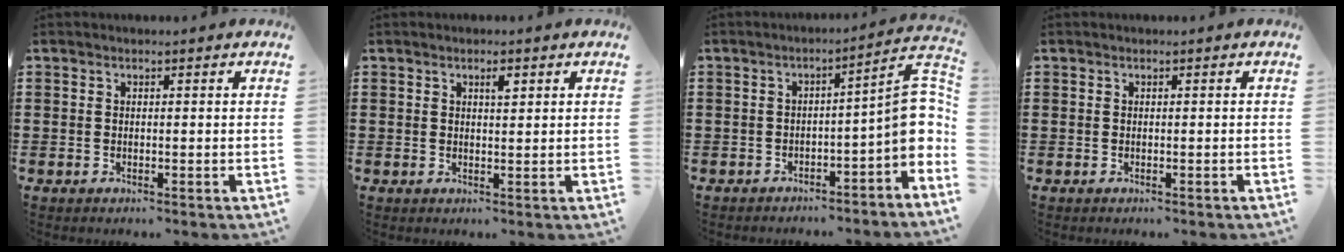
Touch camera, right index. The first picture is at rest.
{"total": 1.5, "force": [0.8, 0.4, 1.2], "torque": [-0.018, 0.000, 0.011]}
{"total": 7.5, "force": [-1.6, 2.0, 7.0], "torque": [-0.095, -0.009, -0.035]}
{"total": 0.0}